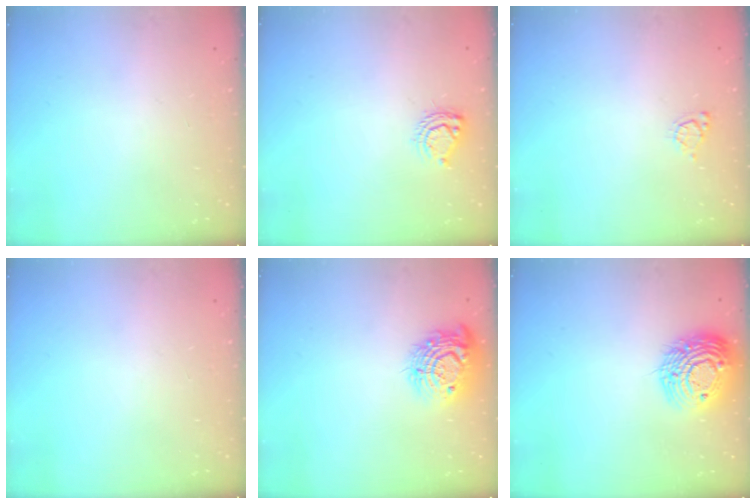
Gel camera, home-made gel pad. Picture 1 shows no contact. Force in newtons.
{"total": 7.5, "press": 7.5, "slide": 0.5}
{"total": 4.2, "press": 4.2, "slide": 0.3}
{"total": 0.0}
{"total": 14.5, "press": 14.5, "slide": 0.7}
{"total": 15.6, "press": 15.6, "slide": 1.4}